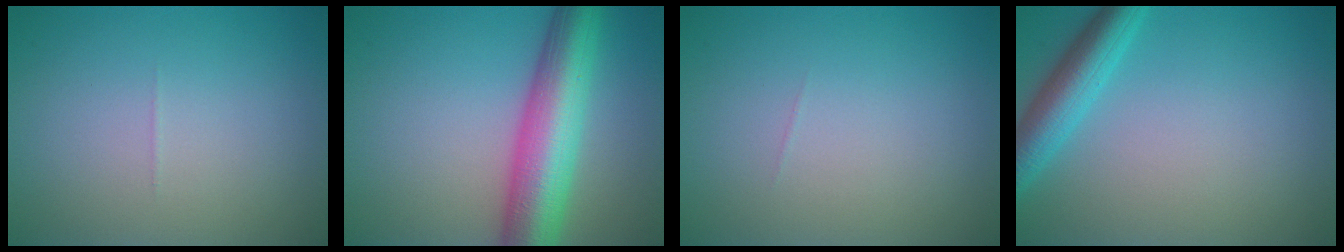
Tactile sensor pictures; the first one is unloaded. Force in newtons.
{"total": 9.1, "press": 9.1, "slide": 0.2}
{"total": 0.0}
{"total": 4.2, "press": 4.2, "slide": 0.1}